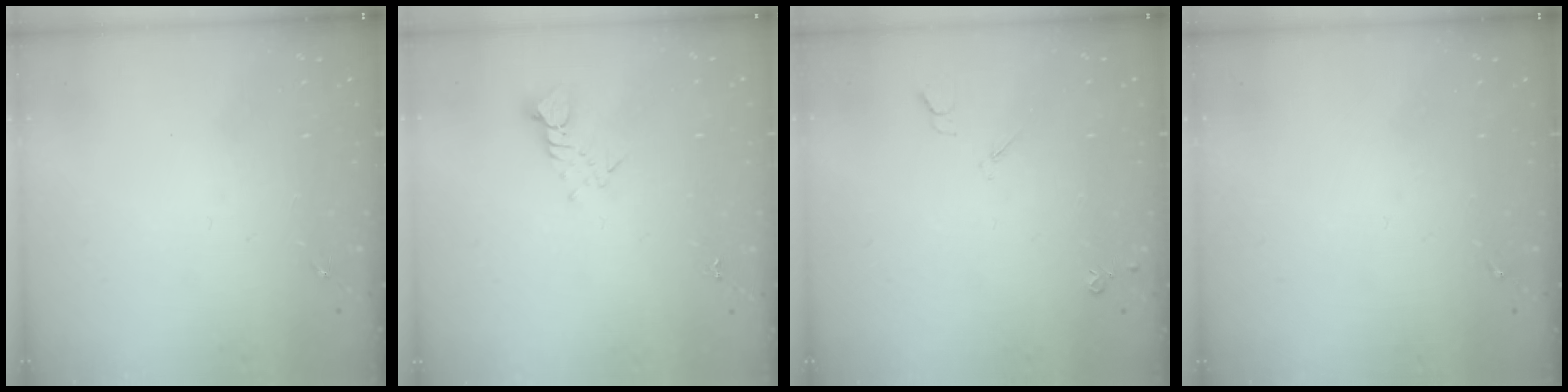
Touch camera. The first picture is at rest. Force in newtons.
{"total": 3.1, "press": 3.1, "slide": 0.1}
{"total": 4.1, "press": 4.0, "slide": 0.7}
{"total": 0.0}